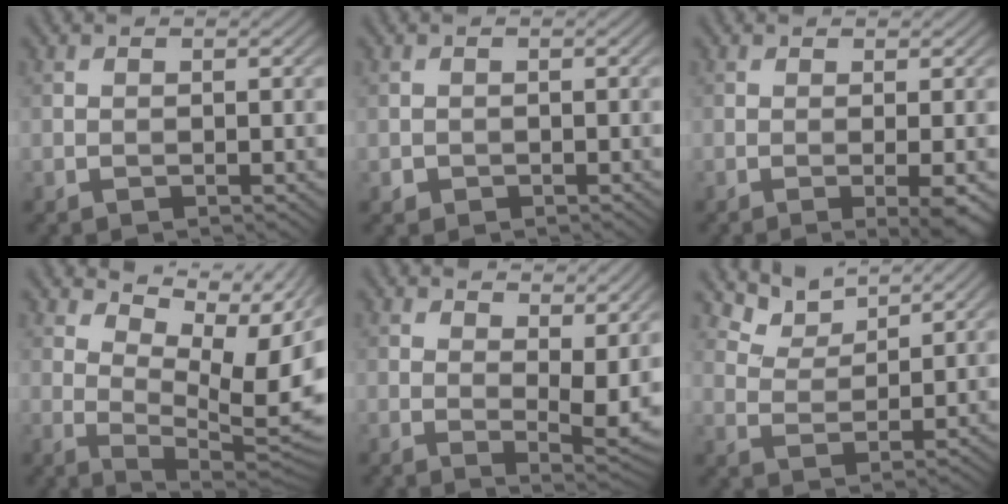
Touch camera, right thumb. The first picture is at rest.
{"total": 0.9, "force": [-0.3, 0.8, 0.1], "torque": [0.001, -0.007, -0.006]}
{"total": 3.0, "force": [-0.7, 0.4, 2.9], "torque": [-0.050, 0.000, -0.017]}
{"total": 13.5, "force": [5.0, 5.7, 11.2], "torque": [-0.162, 0.006, 0.089]}
{"total": 7.9, "force": [3.8, 3.3, 6.1], "torque": [-0.093, -0.012, 0.069]}
{"total": 4.9, "force": [4.2, 1.6, 2.0], "torque": [-0.057, 0.001, 0.090]}